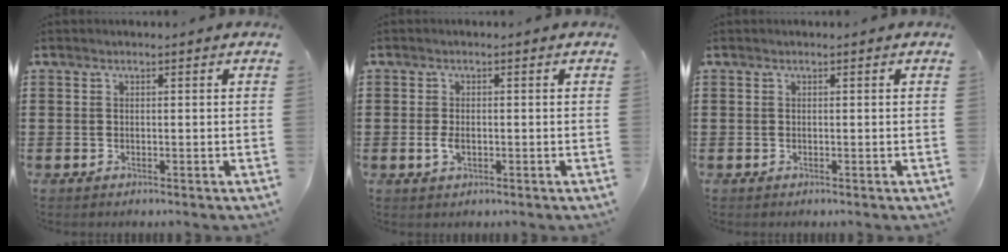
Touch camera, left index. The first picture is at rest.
{"total": 2.1, "force": [-0.3, 1.1, 1.8], "torque": [-0.042, -0.002, -0.008]}
{"total": 0.0}